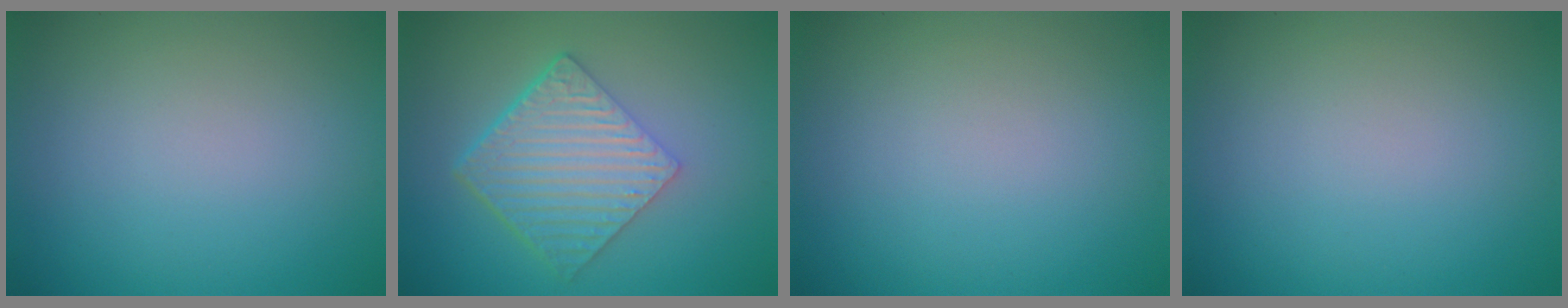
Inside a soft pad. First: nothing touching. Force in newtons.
{"total": 6.3, "press": 4.3, "slide": 4.6}
{"total": 0.0}
{"total": 0.0}